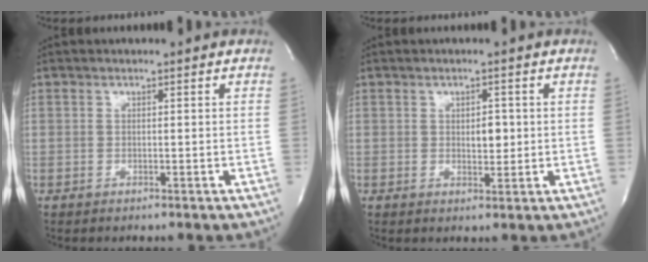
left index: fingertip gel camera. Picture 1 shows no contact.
{"total": 2.4, "force": [0.3, 1.3, 2.0], "torque": [-0.029, -0.001, 0.007]}